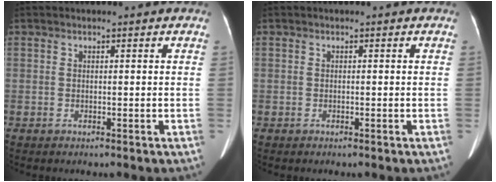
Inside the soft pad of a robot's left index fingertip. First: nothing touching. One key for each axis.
{"total": 0.0}